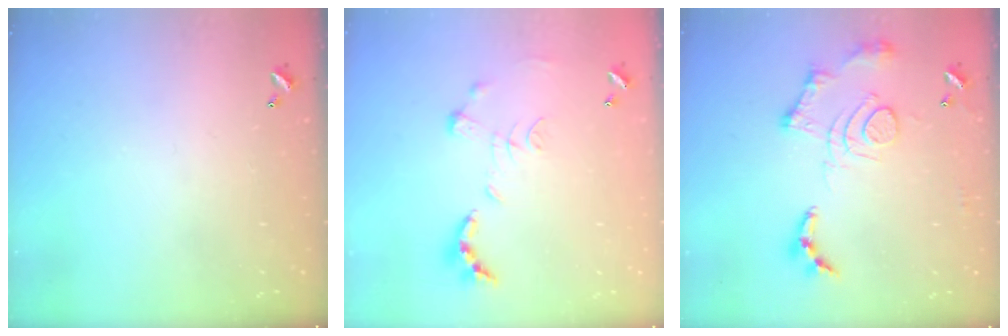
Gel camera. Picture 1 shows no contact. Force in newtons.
{"total": 1.3, "press": 1.2, "slide": 0.3}
{"total": 13.7, "press": 13.6, "slide": 1.1}